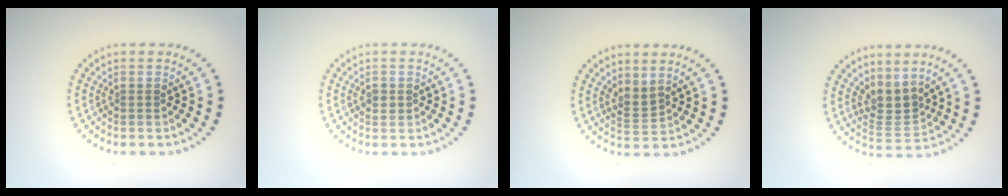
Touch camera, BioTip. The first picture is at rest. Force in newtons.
{"total": 1.1, "press": 1.1, "slide": 0.2}
{"total": 1.8, "press": 1.3, "slide": 1.3}
{"total": 2.9, "press": 2.1, "slide": 2.0}